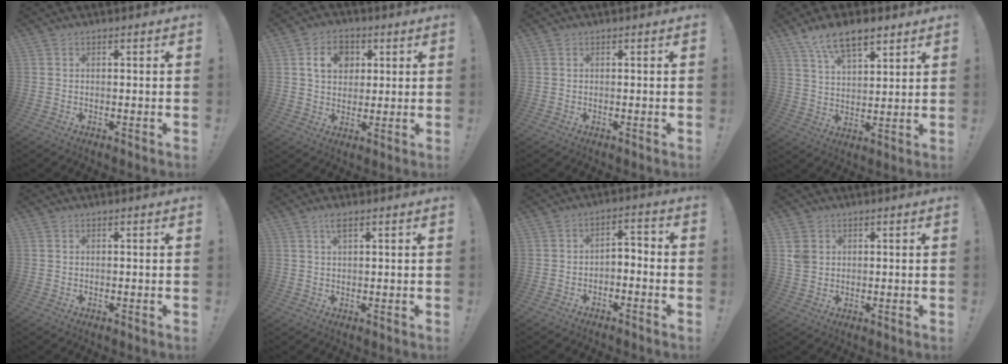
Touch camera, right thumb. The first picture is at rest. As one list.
[{"total": 9.4, "force": [3.2, 7.5, 4.7], "torque": [-0.066, -0.005, 0.061]}, {"total": 0.0}, {"total": 10.9, "force": [7.4, 4.9, 6.4], "torque": [-0.106, -0.029, 0.137]}, {"total": 0.0}, {"total": 2.5, "force": [1.5, 0.5, 2.0], "torque": [-0.041, 0.001, 0.025]}, {"total": 4.3, "force": [-3.4, 1.8, 1.8], "torque": [-0.023, 0.018, -0.063]}, {"total": 4.2, "force": [1.5, 3.5, 1.9], "torque": [-0.034, 0.000, 0.029]}]